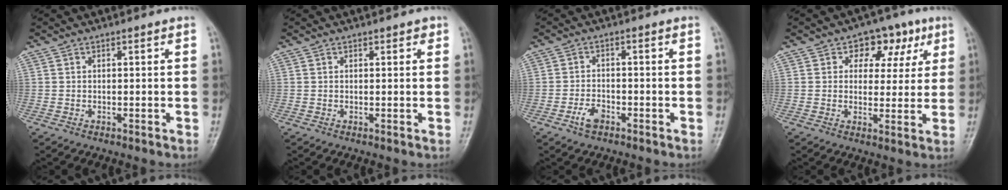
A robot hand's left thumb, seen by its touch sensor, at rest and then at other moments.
{"total": 0.8, "force": [0.5, 0.4, 0.4], "torque": [0.003, -0.002, 0.003]}
{"total": 3.5, "force": [-2.1, 1.9, 2.0], "torque": [-0.036, 0.015, -0.037]}
{"total": 8.8, "force": [3.7, 6.4, 4.8], "torque": [-0.010, -0.005, 0.044]}